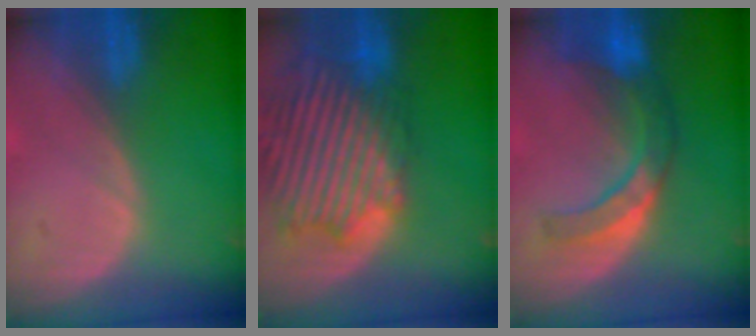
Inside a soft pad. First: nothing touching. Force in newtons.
{"total": 14.6, "press": 12.5, "slide": 7.5}
{"total": 7.5, "press": 7.1, "slide": 2.3}